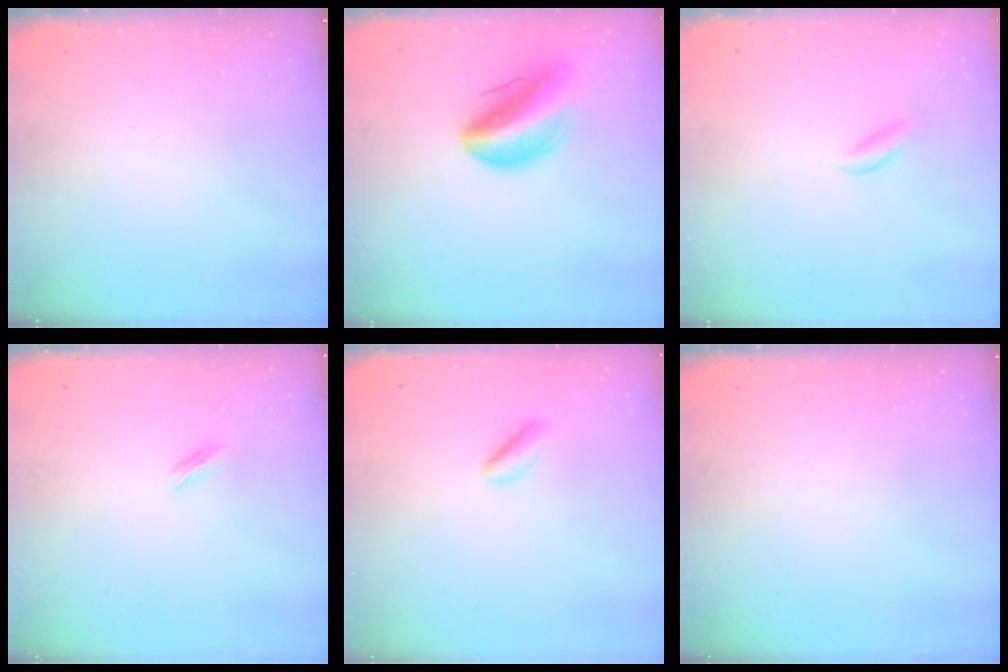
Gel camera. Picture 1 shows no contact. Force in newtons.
{"total": 12.8, "press": 12.1, "slide": 4.1}
{"total": 0.6, "press": 0.5, "slide": 0.4}
{"total": 1.3, "press": 1.2, "slide": 0.3}
{"total": 2.5, "press": 2.4, "slide": 0.8}
{"total": 0.0}